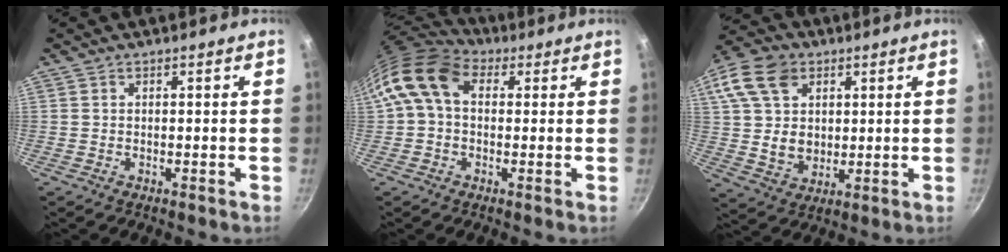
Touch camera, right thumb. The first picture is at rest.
{"total": 12.2, "force": [2.8, 8.5, 8.2], "torque": [-0.145, 0.020, 0.030]}
{"total": 19.0, "force": [6.7, 14.3, 10.5], "torque": [-0.209, 0.010, 0.124]}